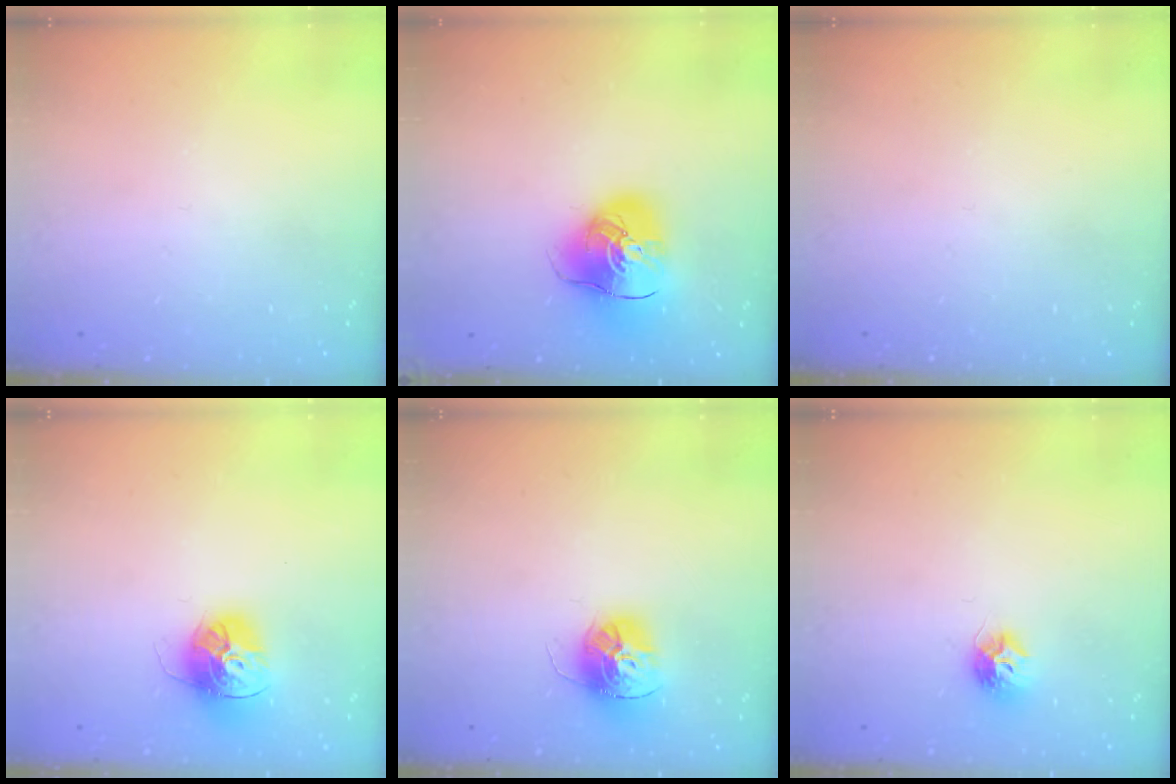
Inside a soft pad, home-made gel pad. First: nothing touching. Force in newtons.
{"total": 11.7, "press": 11.5, "slide": 1.8}
{"total": 0.0}
{"total": 14.5, "press": 14.4, "slide": 1.5}
{"total": 13.7, "press": 13.7, "slide": 1.2}
{"total": 8.0, "press": 8.0, "slide": 0.5}